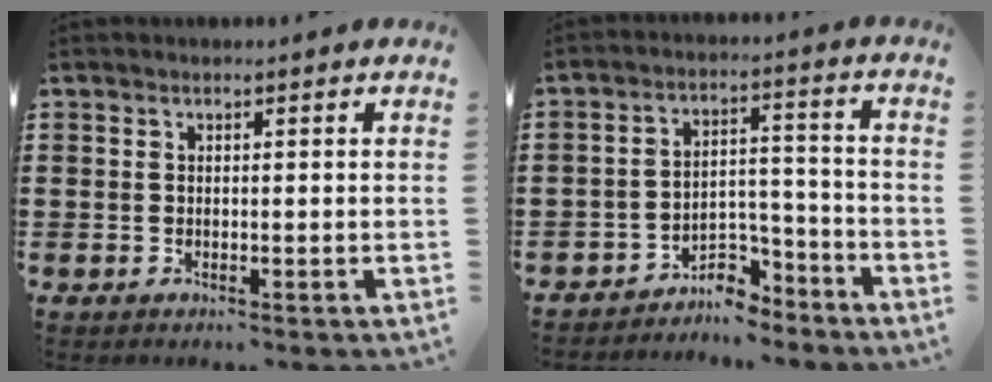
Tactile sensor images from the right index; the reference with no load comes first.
{"total": 5.6, "force": [-5.1, 1.7, 1.4], "torque": [-0.026, 0.016, -0.102]}